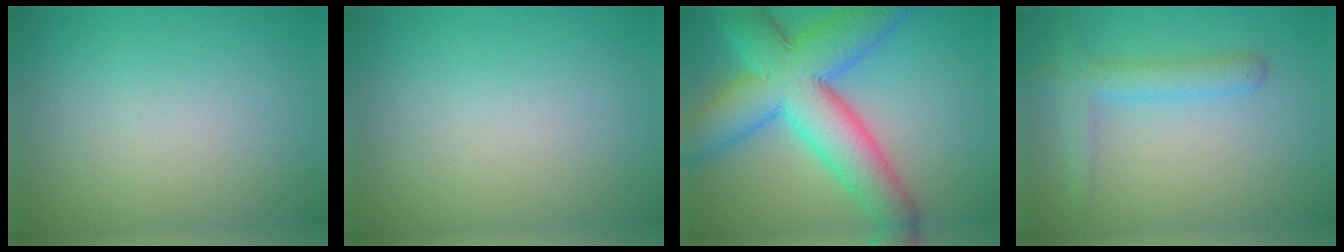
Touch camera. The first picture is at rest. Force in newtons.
{"total": 0.0}
{"total": 12.0, "press": 12.0, "slide": 0.2}
{"total": 3.0, "press": 3.0, "slide": 0.2}